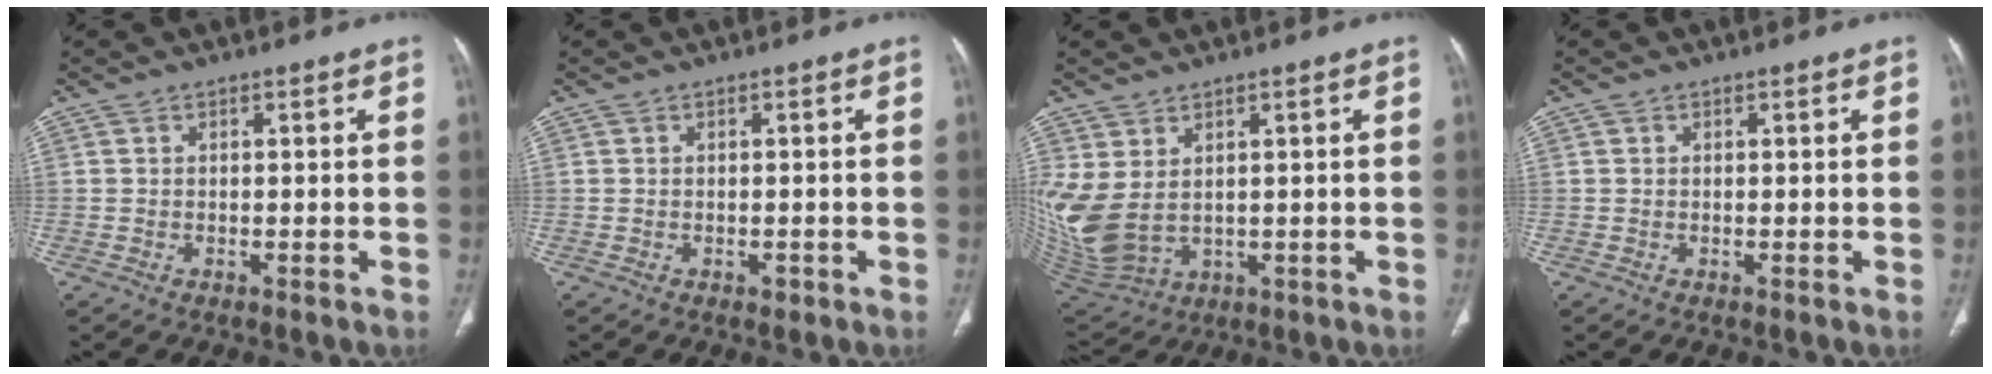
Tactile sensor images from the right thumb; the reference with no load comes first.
{"total": 0.8, "force": [-0.4, 0.6, 0.4], "torque": [-0.001, 0.001, -0.004]}
{"total": 11.7, "force": [2.2, 7.5, 8.7], "torque": [-0.200, -0.015, 0.069]}
{"total": 0.0}